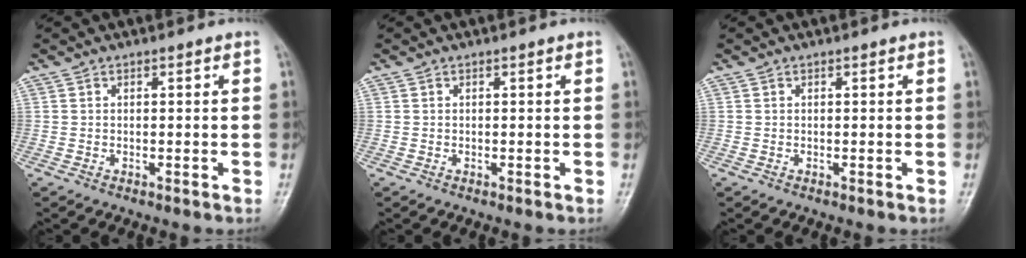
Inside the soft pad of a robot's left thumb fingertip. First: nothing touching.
{"total": 0.0}
{"total": 0.0}